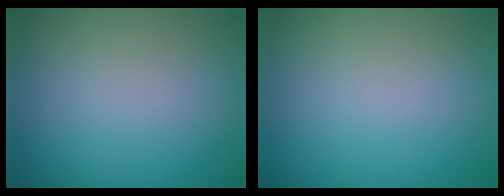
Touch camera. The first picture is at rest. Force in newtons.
{"total": 0.0}